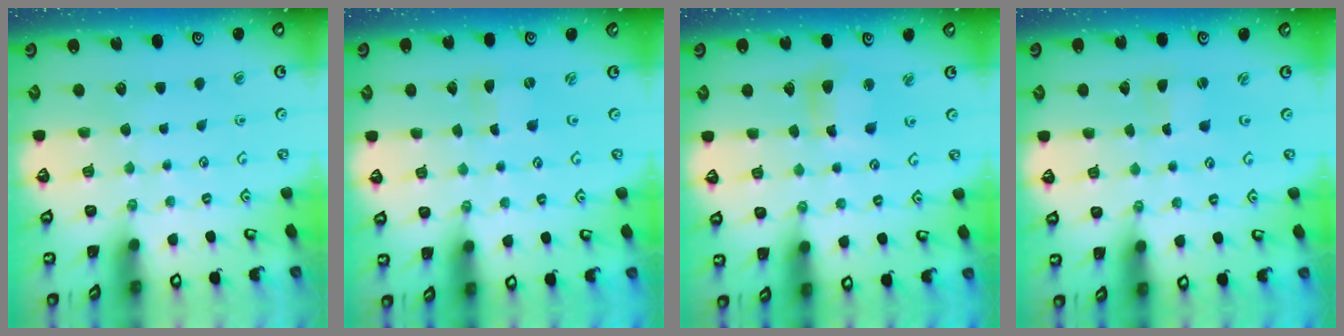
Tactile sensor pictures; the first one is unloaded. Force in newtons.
{"total": 0.0}
{"total": 7.3, "press": 7.2, "slide": 1.2}
{"total": 0.9, "press": 0.9, "slide": 0.0}